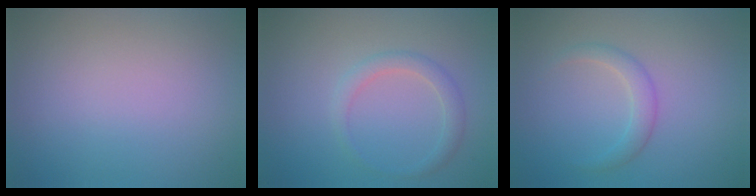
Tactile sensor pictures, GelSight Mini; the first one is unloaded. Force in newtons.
{"total": 1.7, "press": 1.7, "slide": 0.1}
{"total": 1.7, "press": 1.7, "slide": 0.0}